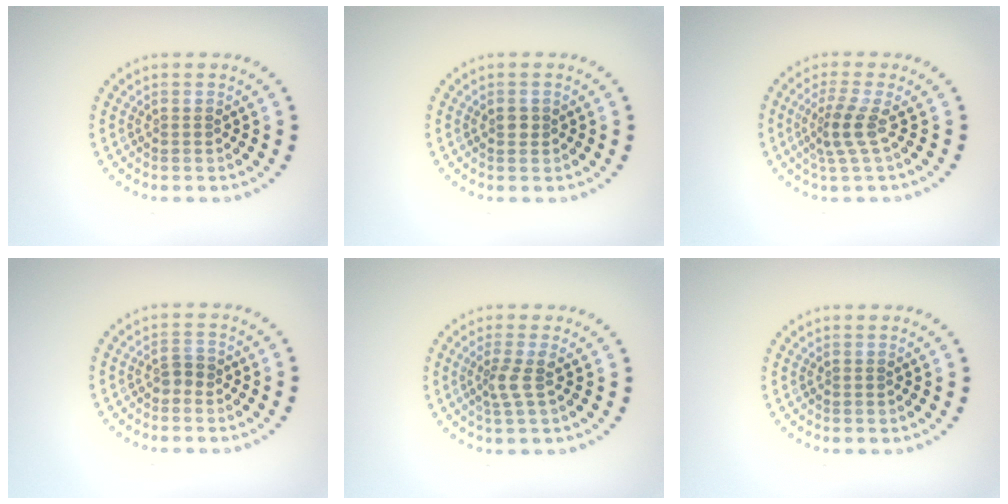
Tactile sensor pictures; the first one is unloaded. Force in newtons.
{"total": 1.0, "press": 0.9, "slide": 0.2}
{"total": 2.6, "press": 1.9, "slide": 1.8}
{"total": 1.1, "press": 1.1, "slide": 0.4}
{"total": 1.9, "press": 1.4, "slide": 1.4}
{"total": 0.0}